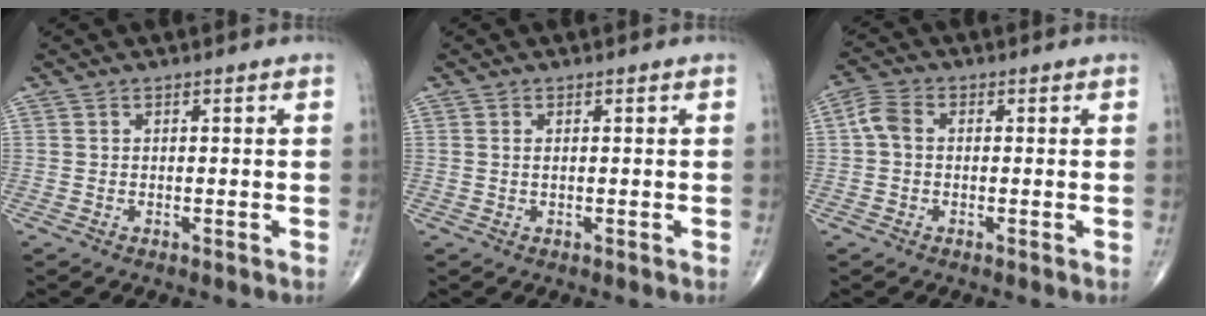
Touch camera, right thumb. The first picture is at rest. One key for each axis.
{"total": 0.5, "fx": 0.2, "fy": 0.1, "fz": 0.5, "tx": -0.016, "ty": 0.002, "tz": 0.005}
{"total": 3.4, "fx": 0.3, "fy": 2.2, "fz": 2.6, "tx": -0.060, "ty": 0.010, "tz": 0.001}